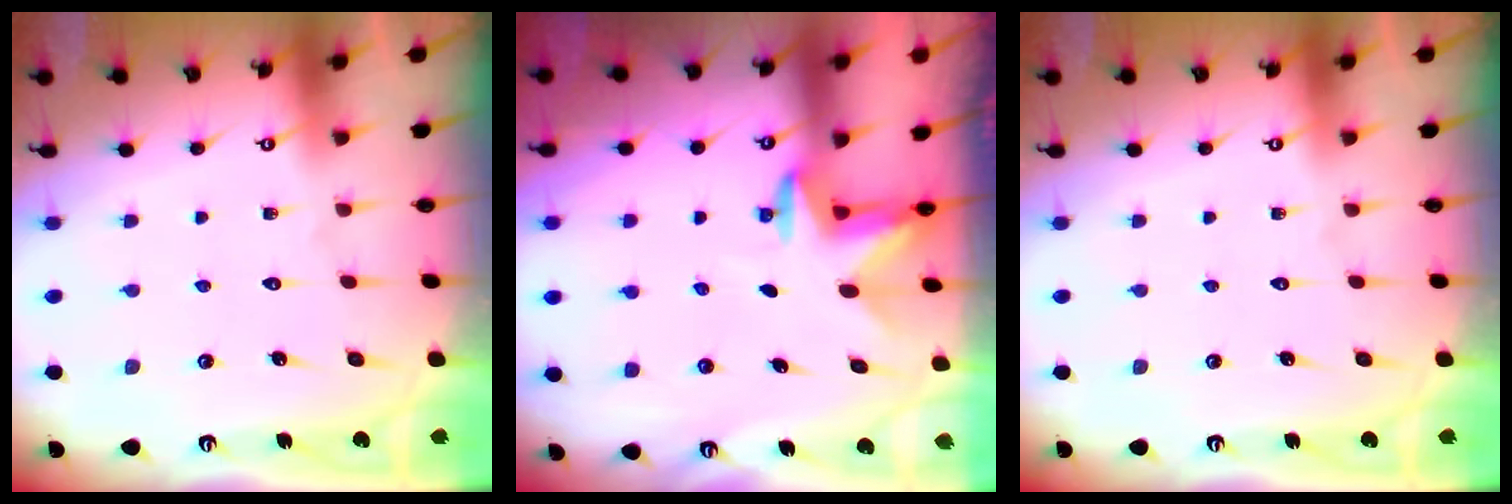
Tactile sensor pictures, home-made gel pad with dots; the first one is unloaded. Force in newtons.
{"total": 2.9, "press": 2.8, "slide": 0.7}
{"total": 0.0}